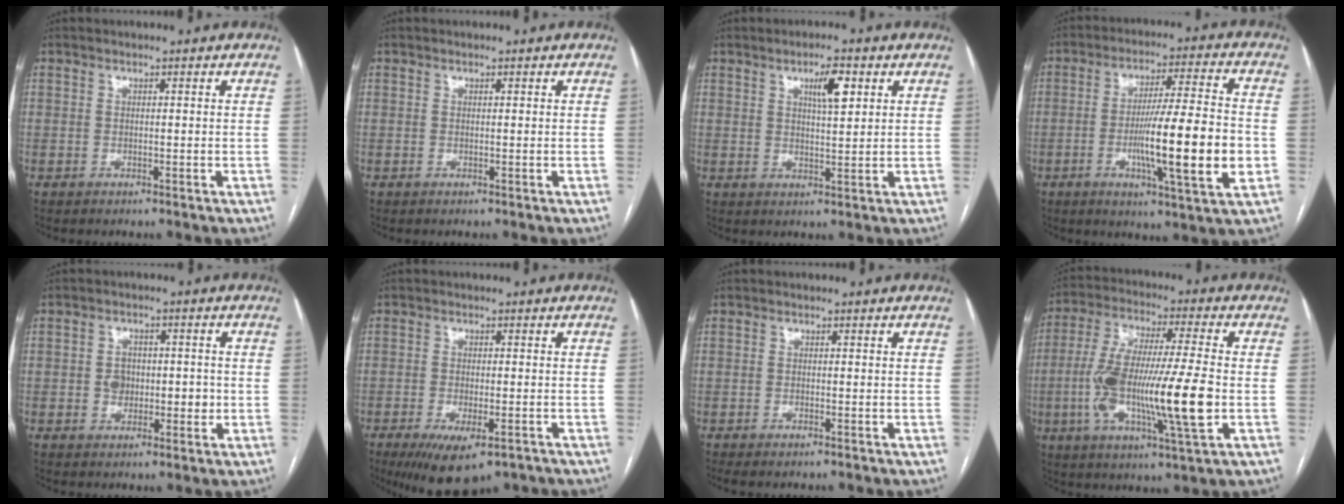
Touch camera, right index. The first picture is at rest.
{"total": 0.0}
{"total": 5.0, "force": [2.2, 1.1, 4.3], "torque": [-0.073, 0.003, 0.038]}
{"total": 15.4, "force": [-3.1, 0.5, 15.1], "torque": [-0.245, -0.007, -0.050]}
{"total": 4.6, "force": [-0.3, 3.4, 3.1], "torque": [-0.035, 0.016, 0.002]}
{"total": 9.5, "force": [-6.1, 3.2, 6.5], "torque": [-0.101, -0.017, -0.091]}
{"total": 1.2, "force": [-0.8, 0.2, 0.9], "torque": [-0.015, -0.002, -0.010]}
{"total": 18.4, "force": [-3.1, 1.7, 18.1], "torque": [-0.347, -0.008, -0.055]}